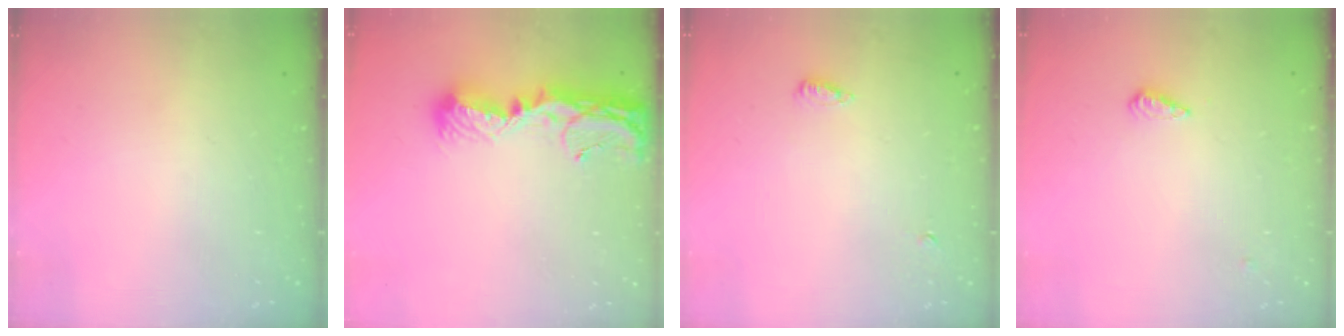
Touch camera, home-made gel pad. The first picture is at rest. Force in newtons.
{"total": 12.3, "press": 12.3, "slide": 1.3}
{"total": 8.9, "press": 6.0, "slide": 6.5}
{"total": 3.5, "press": 3.5, "slide": 0.4}